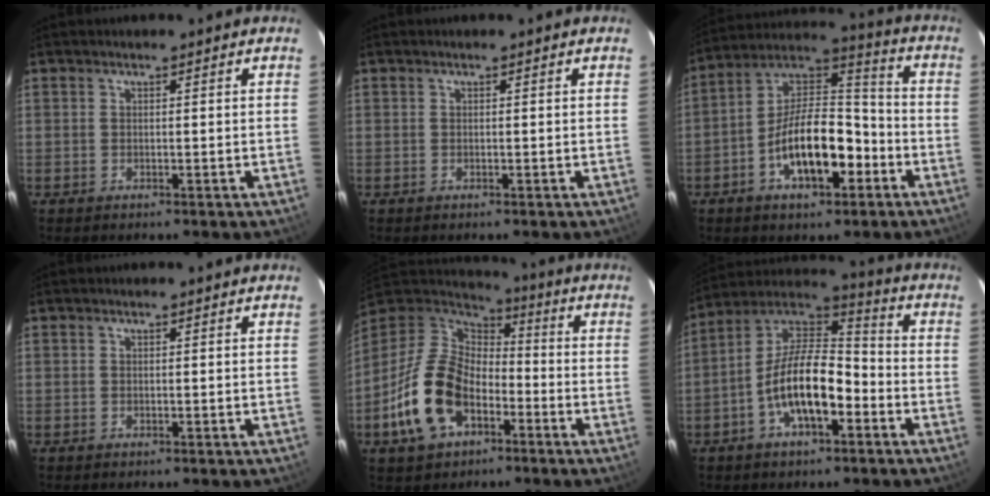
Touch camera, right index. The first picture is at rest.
{"total": 0.0}
{"total": 15.1, "force": [-6.0, 6.7, 12.2], "torque": [-0.219, 0.026, -0.100]}
{"total": 0.0}
{"total": 17.2, "force": [-6.8, 11.2, 11.2], "torque": [-0.251, 0.004, -0.122]}
{"total": 14.4, "force": [-5.2, 6.2, 11.9], "torque": [-0.226, 0.017, -0.096]}